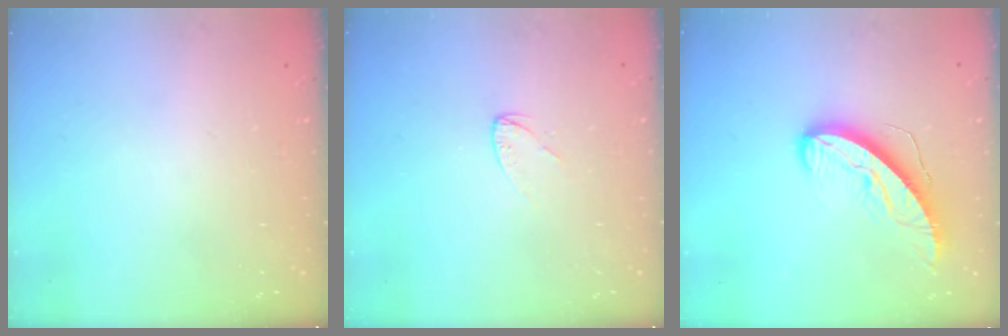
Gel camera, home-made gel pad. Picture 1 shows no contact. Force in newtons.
{"total": 2.5, "press": 2.5, "slide": 0.2}
{"total": 11.1, "press": 11.1, "slide": 1.0}